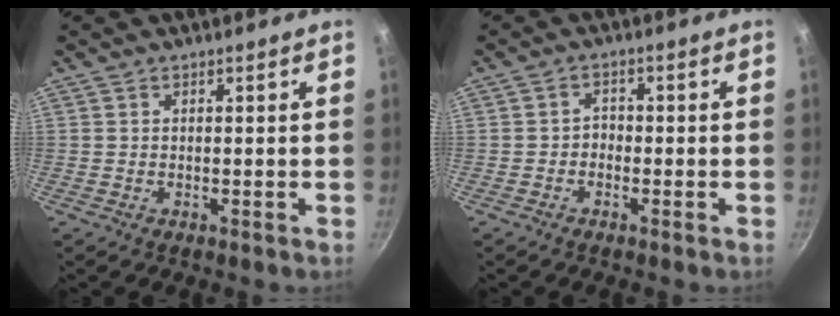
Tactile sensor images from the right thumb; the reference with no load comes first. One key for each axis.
{"total": 1.9, "fx": -0.8, "fy": 1.5, "fz": 0.9, "tx": -0.002, "ty": 0.013, "tz": -0.018}